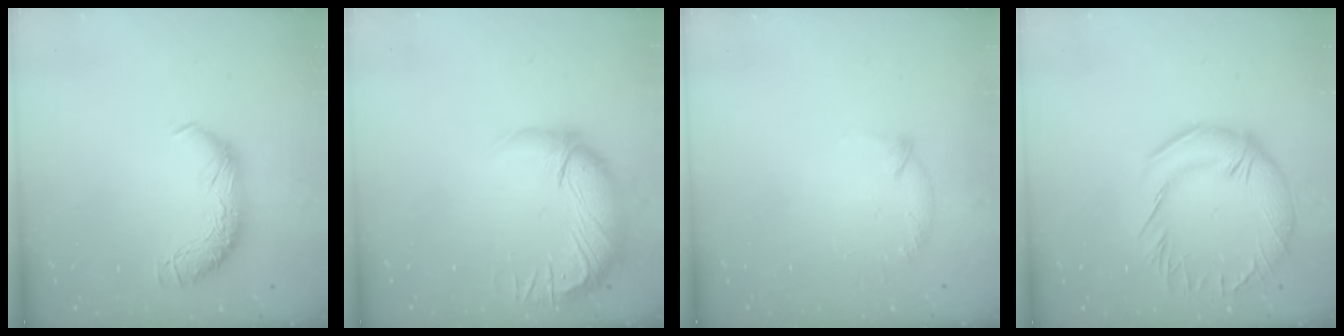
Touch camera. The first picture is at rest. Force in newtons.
{"total": 2.9, "press": 0.1, "slide": 2.9}
{"total": 6.3, "press": 6.2, "slide": 0.8}
{"total": 7.3, "press": 6.5, "slide": 3.4}